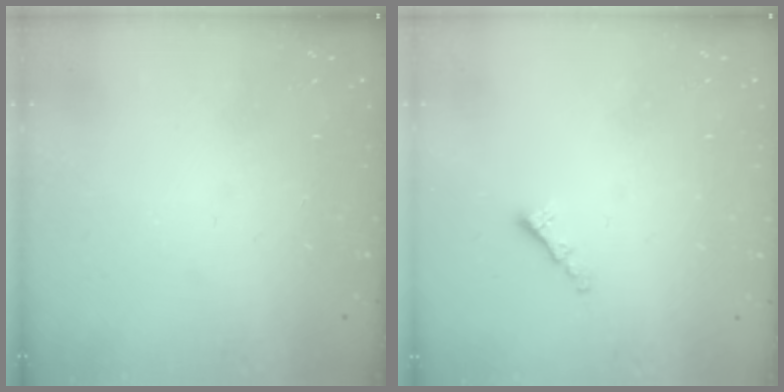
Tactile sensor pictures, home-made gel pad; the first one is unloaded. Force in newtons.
{"total": 1.3, "press": 1.2, "slide": 0.5}